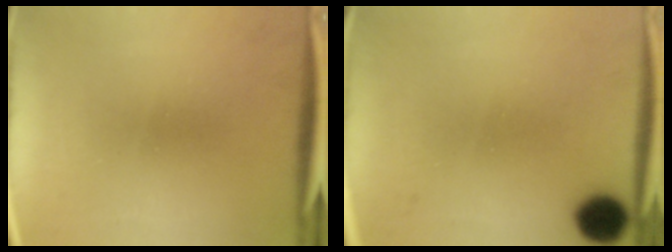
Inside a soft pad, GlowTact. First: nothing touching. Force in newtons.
{"total": 5.3}